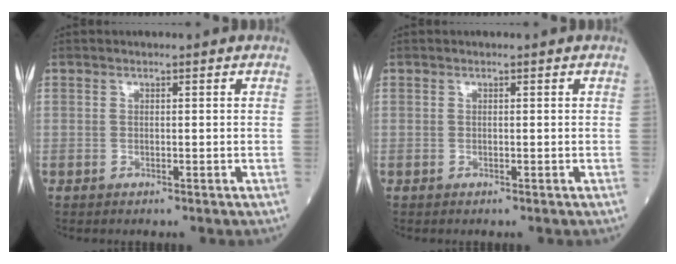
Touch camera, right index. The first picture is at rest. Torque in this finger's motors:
{"motor_torque": [0.01, 0.01, 0.00, -0.01]}